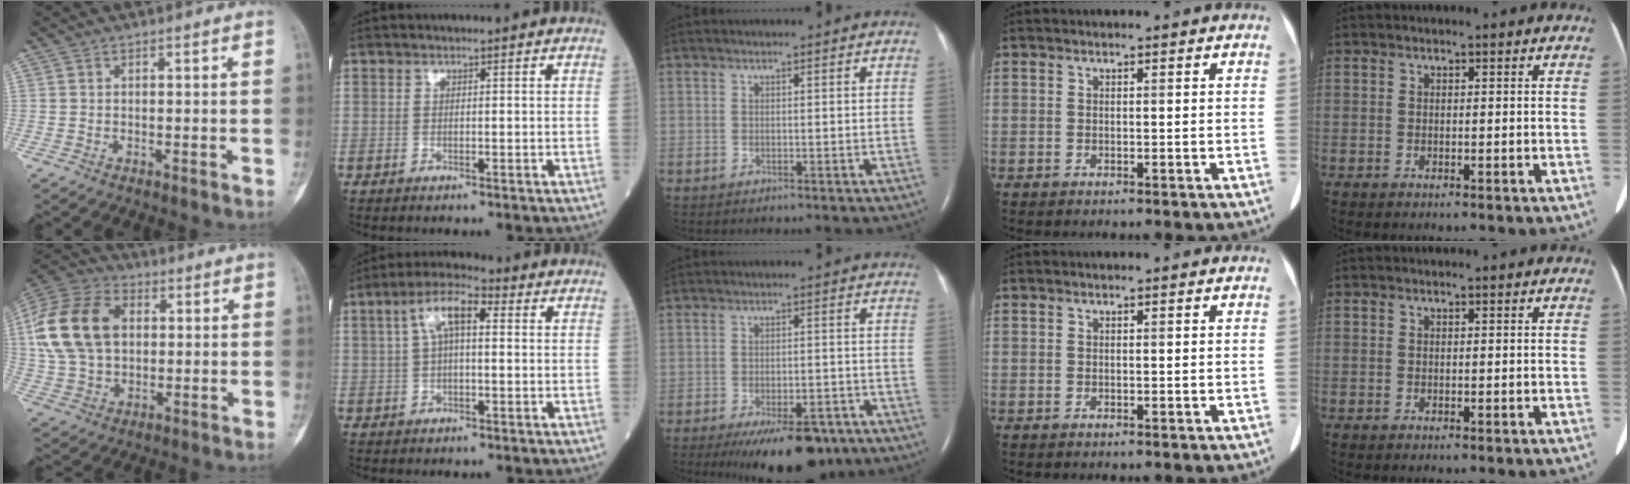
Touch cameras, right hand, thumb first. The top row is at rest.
{"thumb": {"total": 18.6, "force": [3.1, 12.9, 13.1], "torque": [-0.249, 0.016, 0.057]}, "index": {"total": 6.8, "force": [1.6, 2.3, 6.2], "torque": [-0.122, 0.030, 0.026]}, "middle": {"total": 11.6, "force": [-8.2, 4.2, 6.9], "torque": [-0.094, -0.004, -0.121]}}